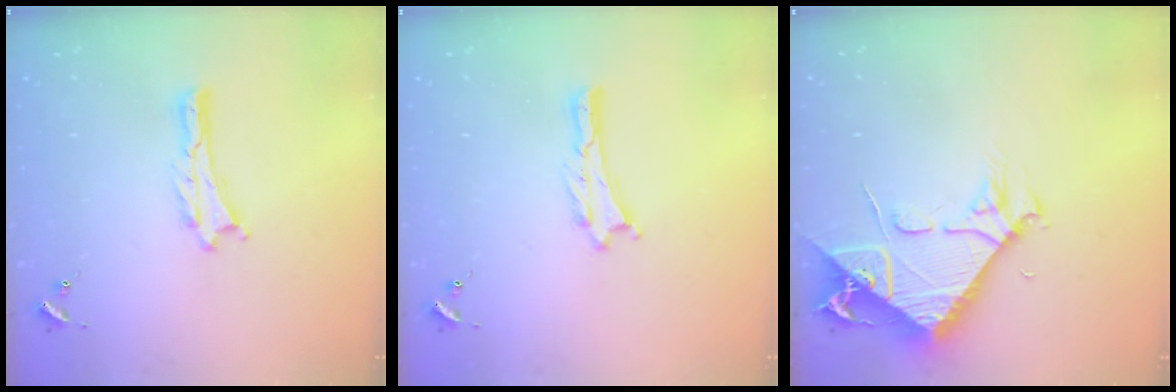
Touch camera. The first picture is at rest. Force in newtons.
{"total": 0.0}
{"total": 6.8, "press": 6.8, "slide": 0.9}